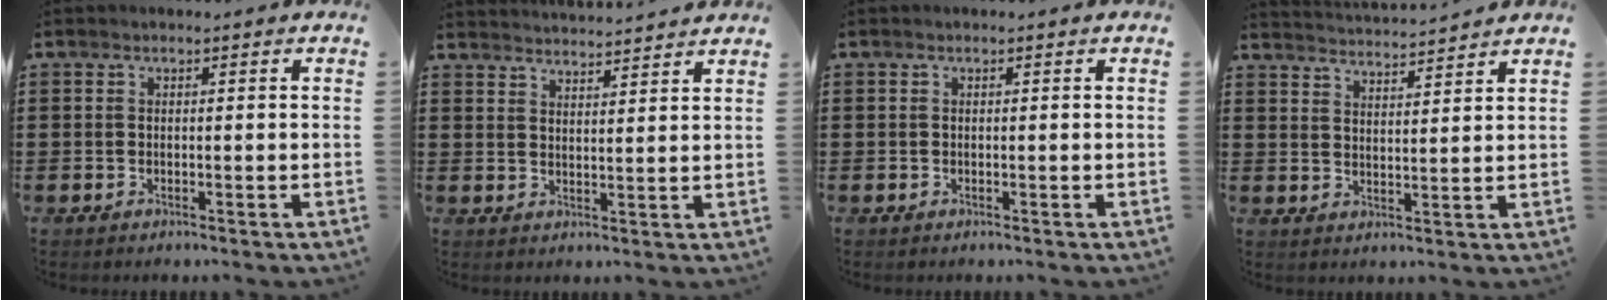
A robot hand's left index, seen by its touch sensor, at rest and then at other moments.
{"total": 3.2, "force": [3.1, -0.6, -0.3], "torque": [-0.005, -0.020, 0.056]}
{"total": 0.0}
{"total": 3.2, "force": [3.1, -0.6, -0.1], "torque": [-0.012, -0.024, 0.052]}